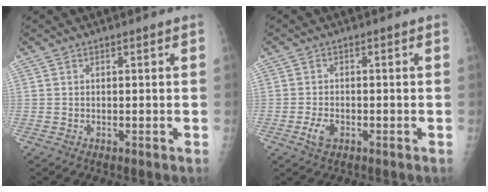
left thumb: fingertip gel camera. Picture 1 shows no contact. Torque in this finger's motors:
{"motor_torque": [-0.16, 0.17, 0.30, 0.21, 0.01]}